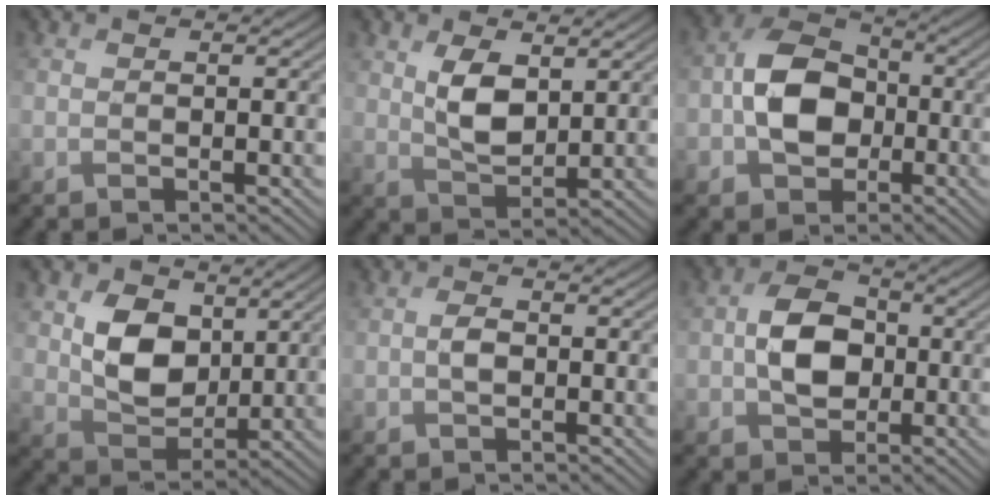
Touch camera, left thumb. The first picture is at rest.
{"total": 5.3, "force": [1.9, 2.8, 4.0], "torque": [-0.088, -0.006, 0.041]}
{"total": 8.8, "force": [-1.5, 6.8, 5.4], "torque": [-0.108, 0.007, -0.047]}
{"total": 7.8, "force": [2.6, 5.5, 4.8], "torque": [-0.112, -0.011, 0.049]}
{"total": 1.6, "force": [-0.4, 0.9, 1.2], "torque": [-0.024, 0.005, -0.011]}
{"total": 6.6, "force": [-0.5, 5.0, 4.2], "torque": [-0.078, 0.004, -0.015]}